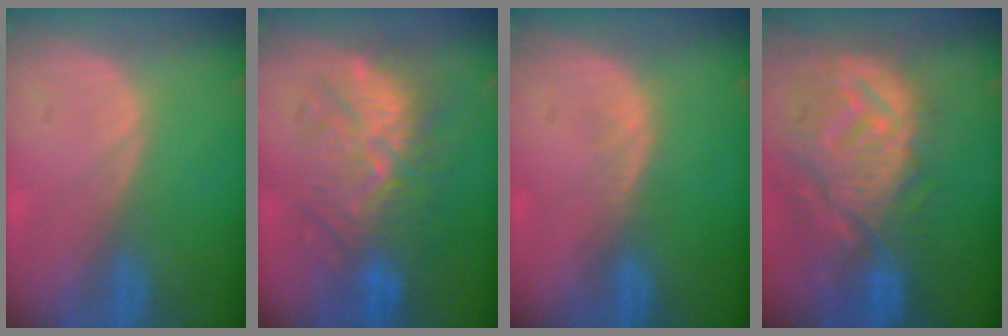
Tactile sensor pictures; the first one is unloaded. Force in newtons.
{"total": 9.8, "press": 9.7, "slide": 1.0}
{"total": 1.1, "press": 1.1, "slide": 0.3}
{"total": 12.4, "press": 11.1, "slide": 5.6}